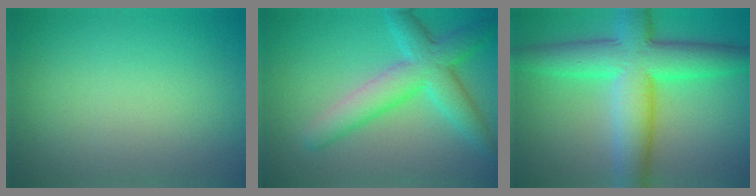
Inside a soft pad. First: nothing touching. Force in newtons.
{"total": 5.7, "press": 5.7, "slide": 0.1}
{"total": 10.0, "press": 10.0, "slide": 0.1}